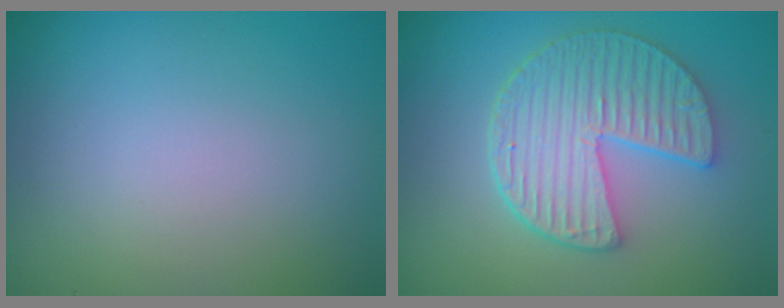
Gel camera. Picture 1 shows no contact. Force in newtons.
{"total": 5.7, "press": 4.6, "slide": 3.3}